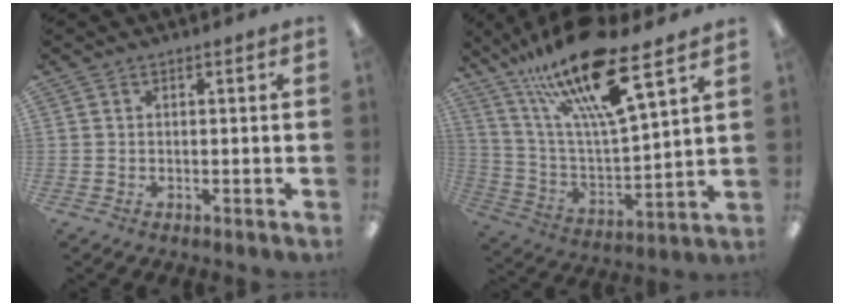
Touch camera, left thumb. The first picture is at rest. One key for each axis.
{"total": 21.7, "fx": 15.0, "fy": 5.1, "fz": 14.9, "tx": -0.272, "ty": -0.077, "tz": 0.248}